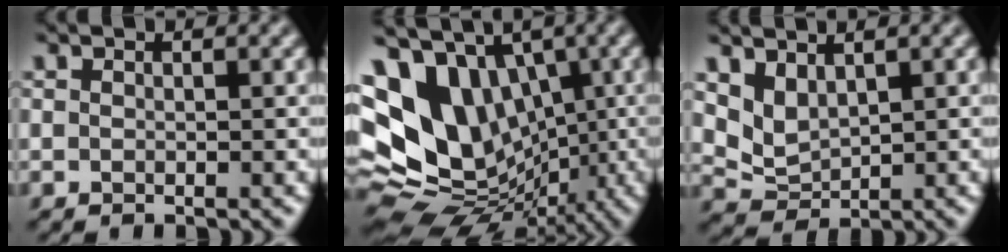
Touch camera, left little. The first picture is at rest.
{"total": 13.6, "force": [2.1, 10.4, 8.7], "torque": [-0.176, -0.007, 0.043]}
{"total": 2.6, "force": [1.5, 1.5, 1.5], "torque": [-0.040, -0.009, 0.037]}